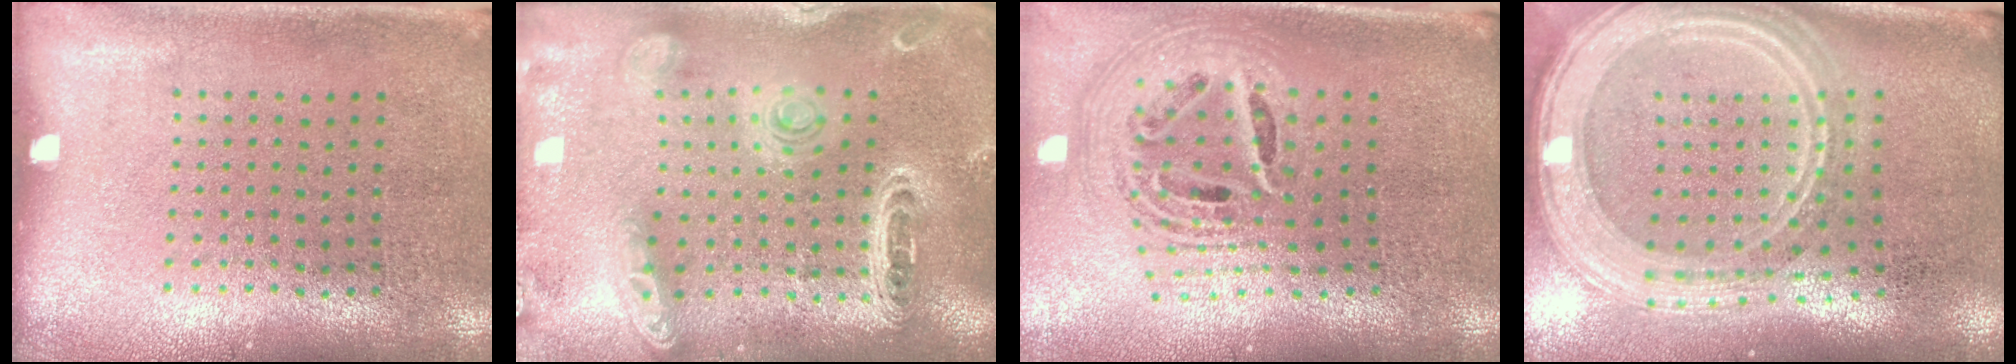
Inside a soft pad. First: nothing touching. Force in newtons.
{"total": 1.9, "press": 1.9, "slide": 0.5}
{"total": 2.7, "press": 1.9, "slide": 1.9}
{"total": 3.1, "press": 2.5, "slide": 1.8}